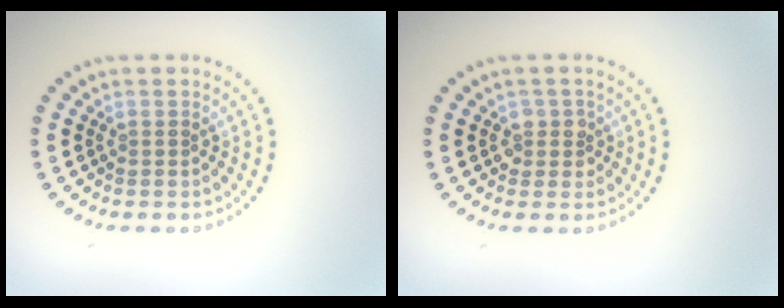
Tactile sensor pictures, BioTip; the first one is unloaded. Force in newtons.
{"total": 1.5, "press": 1.4, "slide": 0.7}